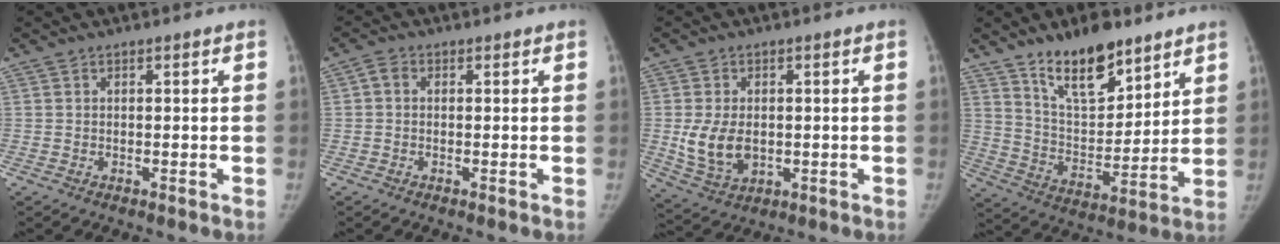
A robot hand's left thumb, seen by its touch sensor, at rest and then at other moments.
{"total": 1.8, "force": [0.4, 1.4, 1.1], "torque": [-0.014, 0.004, 0.002]}
{"total": 8.3, "force": [-0.2, 5.7, 6.1], "torque": [-0.104, -0.010, 0.010]}
{"total": 15.6, "force": [10.9, 6.7, 8.9], "torque": [-0.105, -0.075, 0.197]}